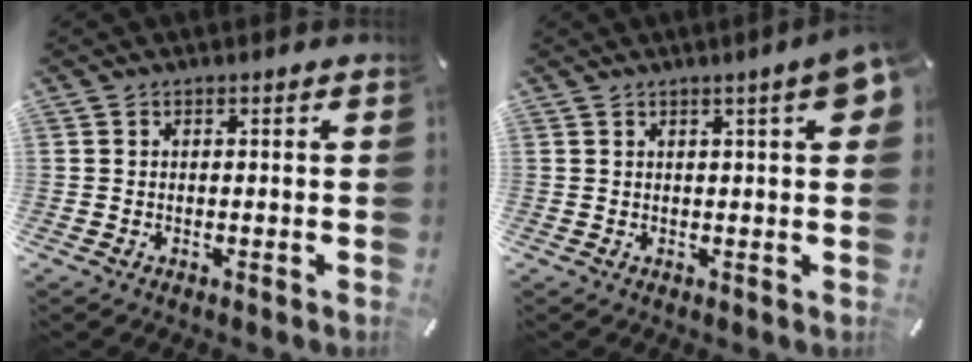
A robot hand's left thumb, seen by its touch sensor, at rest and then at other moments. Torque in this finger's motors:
{"motor_torque": [0.35, 0.29, 0.63, 0.21, 0.06]}